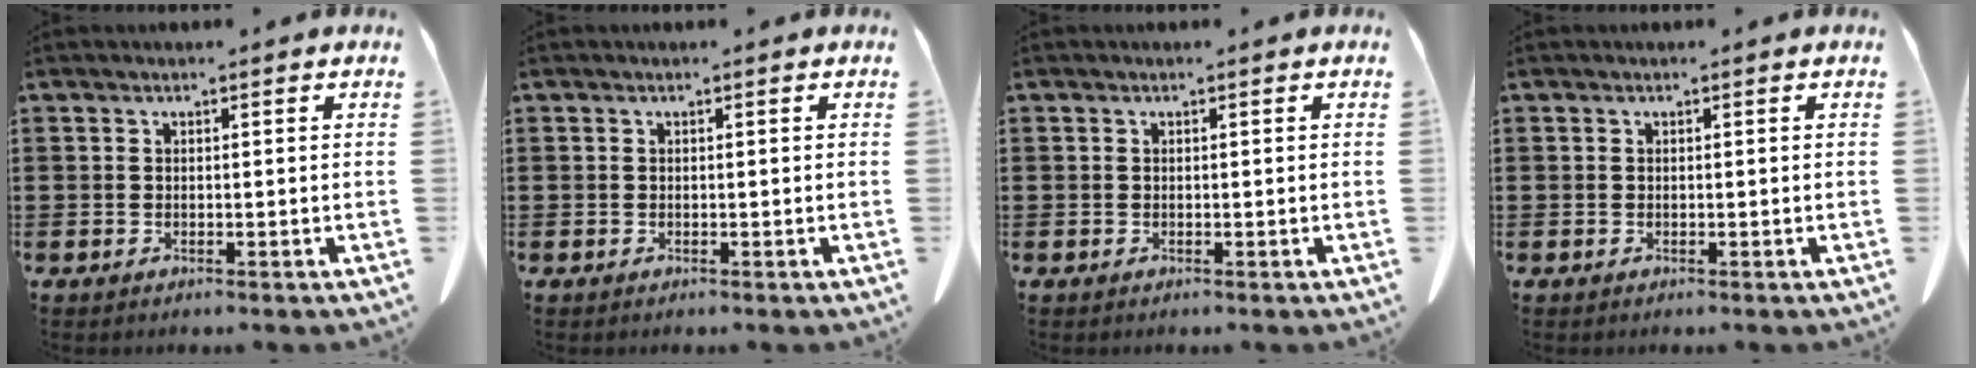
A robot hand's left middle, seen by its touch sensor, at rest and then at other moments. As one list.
[{"total": 0.0}, {"total": 0.0}, {"total": 0.0}]